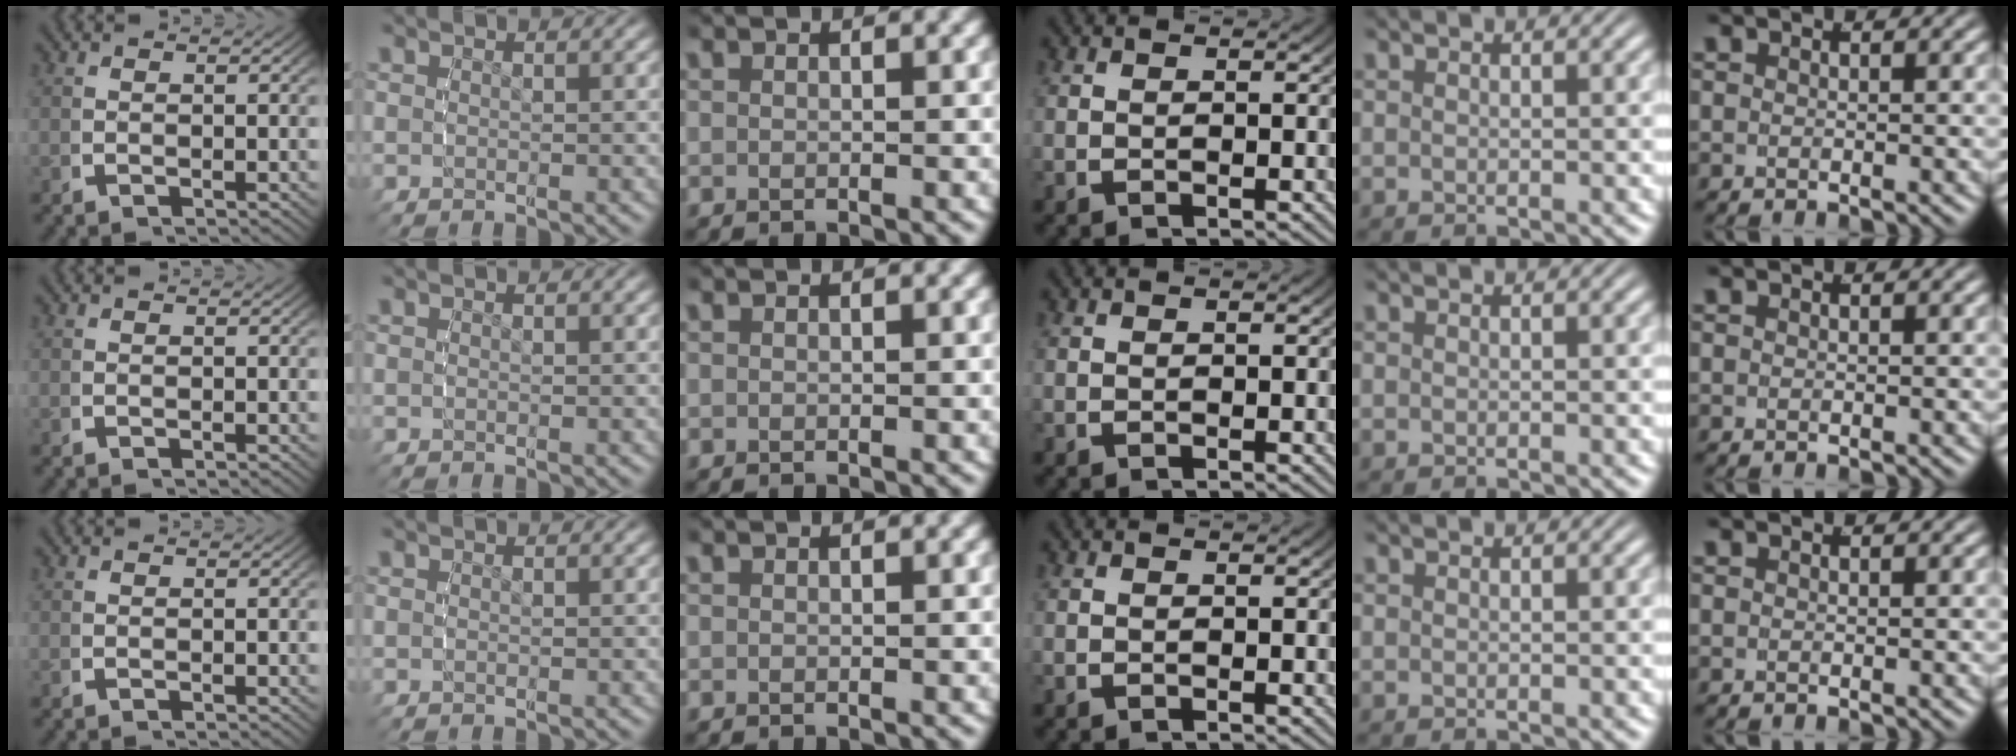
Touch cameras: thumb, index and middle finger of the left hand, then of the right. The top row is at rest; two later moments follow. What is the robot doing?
{"motion": "reach", "object": "paper towel"}